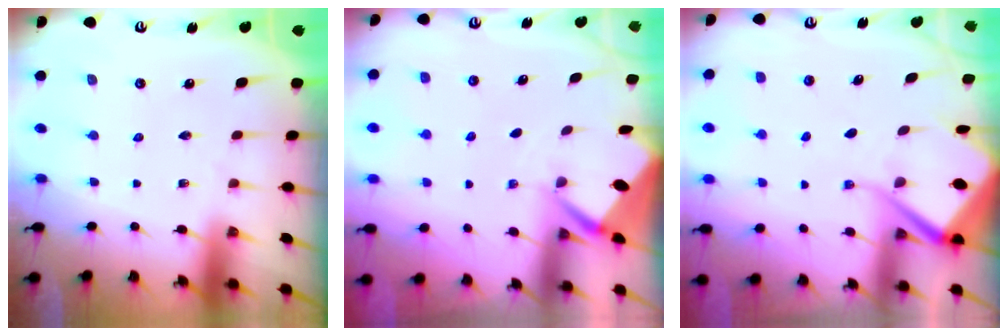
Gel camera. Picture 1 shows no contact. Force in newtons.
{"total": 2.7, "press": 2.6, "slide": 0.3}
{"total": 8.9, "press": 8.8, "slide": 0.8}